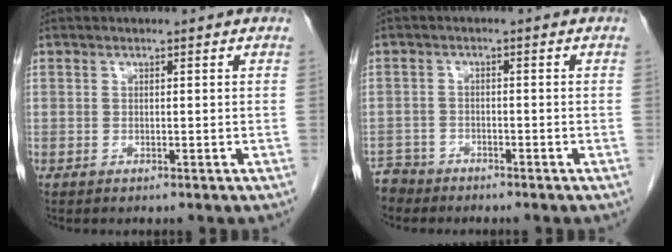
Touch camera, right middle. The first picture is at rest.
{"total": 3.5, "force": [-3.2, 1.3, -0.8], "torque": [0.011, -0.002, -0.063]}